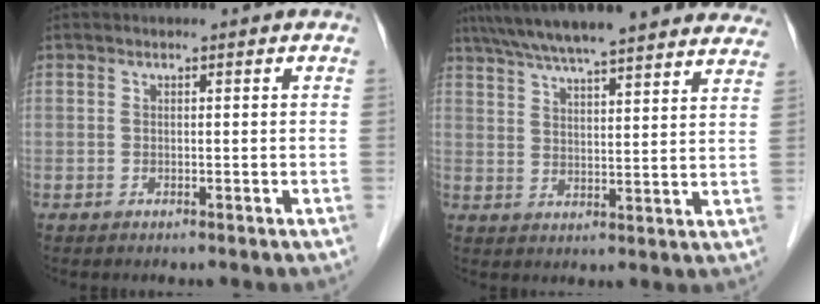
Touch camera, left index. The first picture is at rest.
{"total": 26.0, "force": [22.7, 3.5, 12.1], "torque": [-0.200, 0.012, 0.295]}